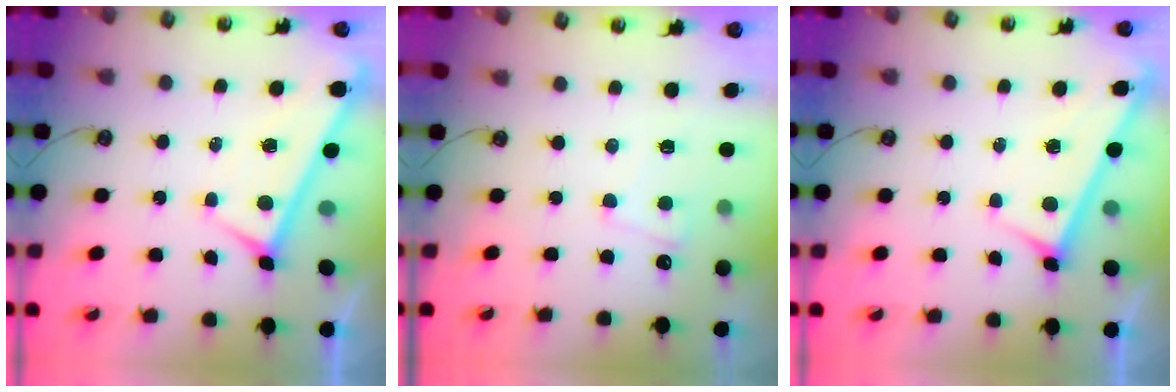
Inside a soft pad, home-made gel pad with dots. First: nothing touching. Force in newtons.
{"total": 2.3, "press": 2.3, "slide": 0.5}
{"total": 2.9, "press": 2.9, "slide": 0.3}